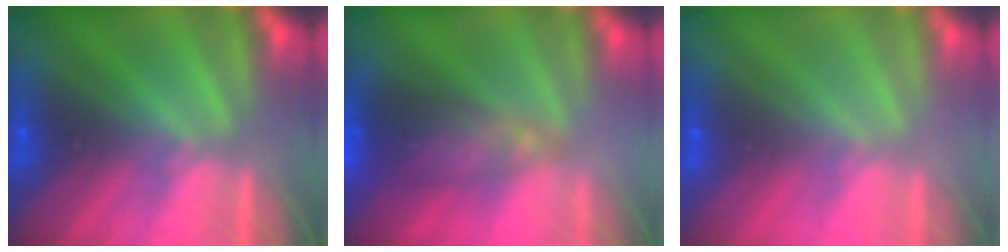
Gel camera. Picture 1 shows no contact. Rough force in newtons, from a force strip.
{"total": 7.4}
{"total": 3.6}